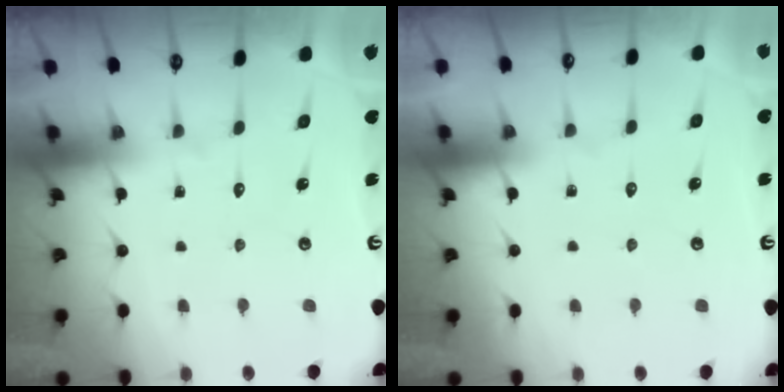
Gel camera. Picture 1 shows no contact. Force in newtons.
{"total": 1.6, "press": 1.5, "slide": 0.3}